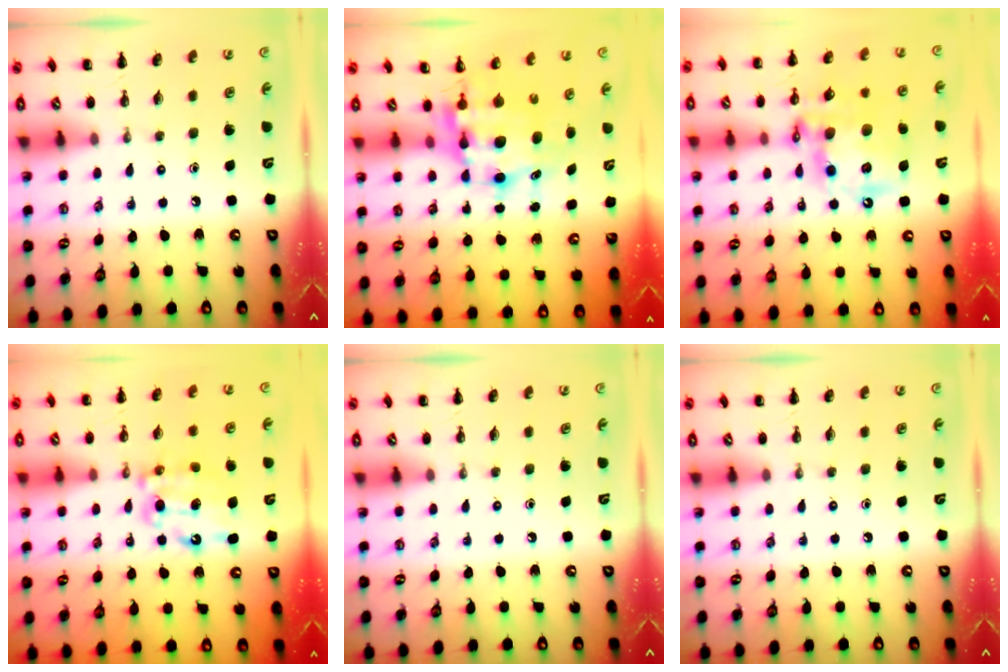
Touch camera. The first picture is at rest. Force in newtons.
{"total": 8.6, "press": 8.2, "slide": 2.3}
{"total": 17.5, "press": 17.2, "slide": 3.6}
{"total": 10.0, "press": 10.0, "slide": 0.8}
{"total": 0.0}
{"total": 0.0}